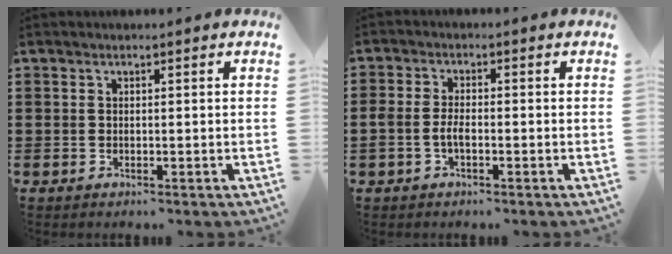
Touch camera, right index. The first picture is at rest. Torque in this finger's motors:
{"motor_torque": [0.20, 0.04, 0.12, 0.08]}